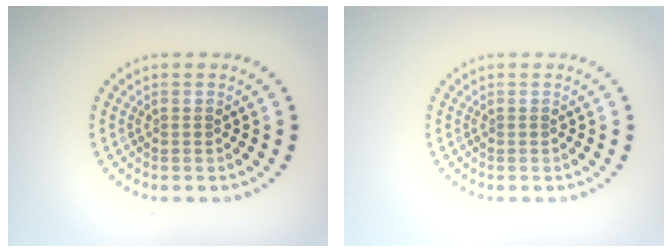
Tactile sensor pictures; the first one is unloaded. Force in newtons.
{"total": 0.0}